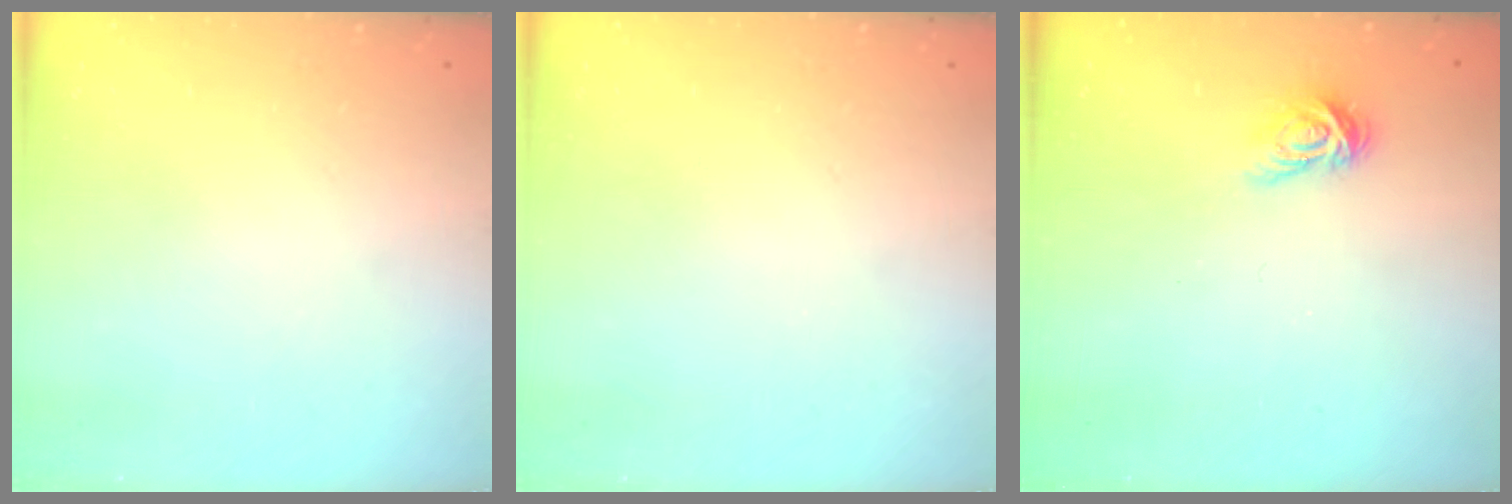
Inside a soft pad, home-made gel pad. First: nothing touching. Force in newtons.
{"total": 0.0}
{"total": 4.1, "press": 4.0, "slide": 0.6}